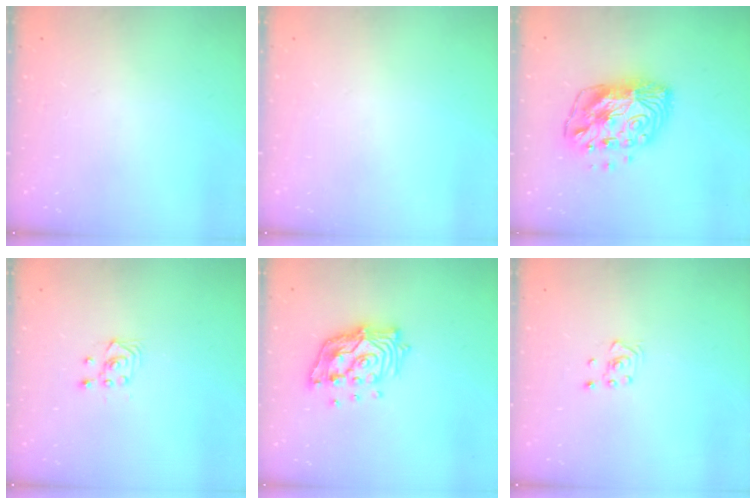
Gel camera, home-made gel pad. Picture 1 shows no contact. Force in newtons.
{"total": 0.0}
{"total": 13.1, "press": 13.0, "slide": 1.6}
{"total": 3.4, "press": 3.0, "slide": 1.6}
{"total": 14.8, "press": 14.7, "slide": 1.9}
{"total": 2.8, "press": 2.6, "slide": 1.0}